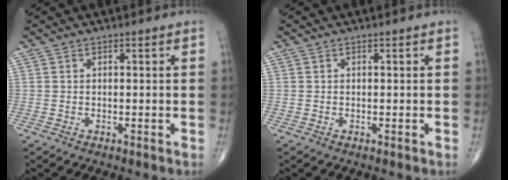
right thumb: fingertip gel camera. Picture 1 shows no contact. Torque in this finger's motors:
{"motor_torque": [0.00, 0.00, -0.04, 0.04, 0.00]}